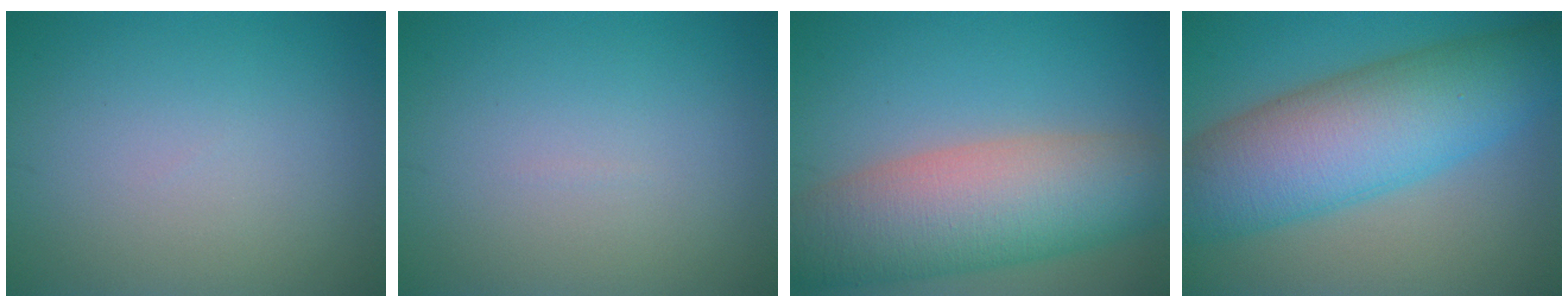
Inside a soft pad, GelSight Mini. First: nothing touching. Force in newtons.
{"total": 0.0}
{"total": 10.7, "press": 10.7, "slide": 0.7}
{"total": 11.4, "press": 11.4, "slide": 0.2}